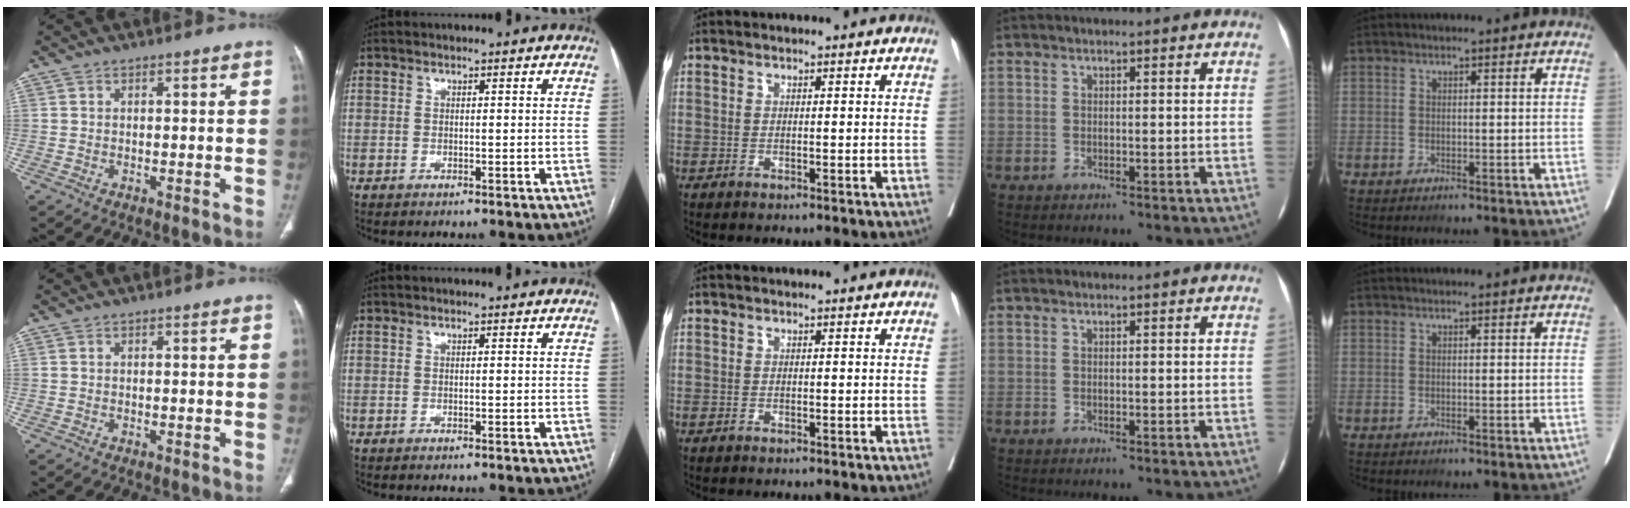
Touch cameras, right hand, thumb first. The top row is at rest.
{}